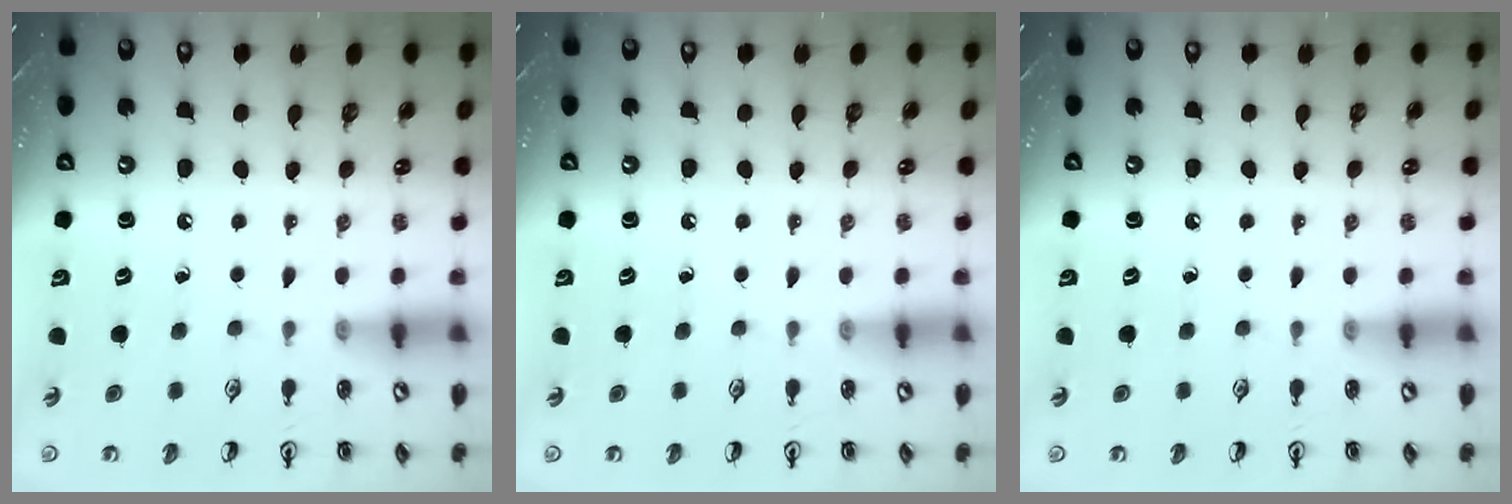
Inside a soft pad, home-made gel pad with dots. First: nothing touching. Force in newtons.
{"total": 0.0}
{"total": 0.0}